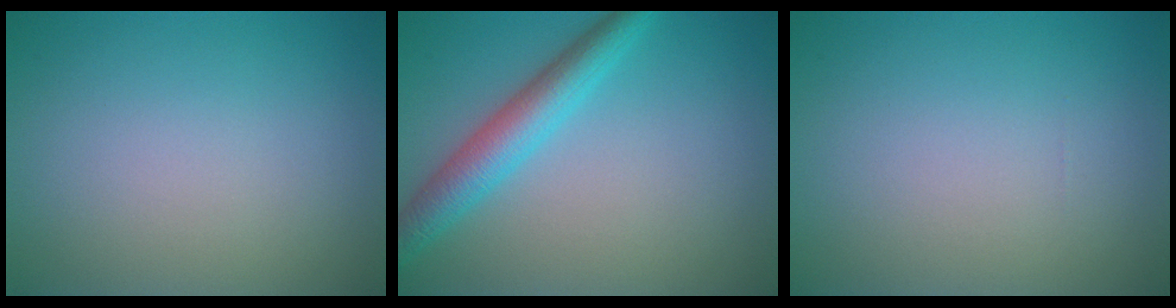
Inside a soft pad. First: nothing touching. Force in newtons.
{"total": 4.3, "press": 4.3, "slide": 0.2}
{"total": 0.0}